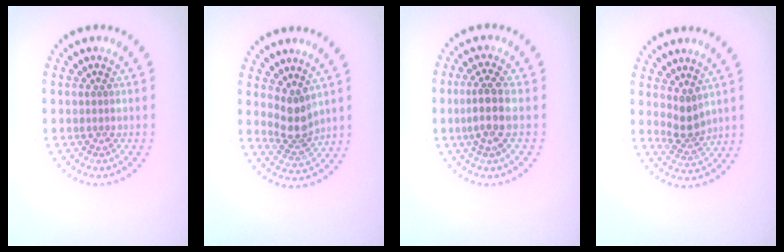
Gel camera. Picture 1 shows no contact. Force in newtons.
{"total": 2.7, "press": 2.0, "slide": 1.8}
{"total": 3.0, "press": 2.6, "slide": 1.5}
{"total": 2.3, "press": 1.9, "slide": 1.3}